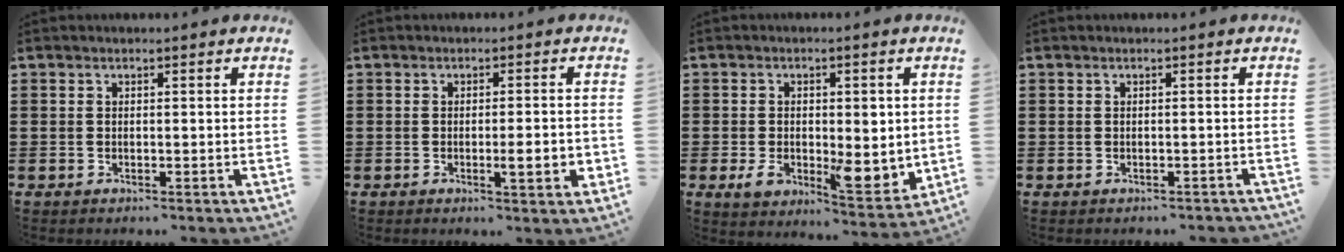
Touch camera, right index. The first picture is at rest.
{"total": 4.4, "force": [-0.9, 0.5, 4.2], "torque": [-0.061, -0.007, -0.017]}
{"total": 7.4, "force": [-1.0, 4.2, 5.9], "torque": [-0.086, -0.002, -0.017]}
{"total": 0.7, "force": [-0.5, 0.5, 0.0], "torque": [-0.002, 0.001, -0.013]}